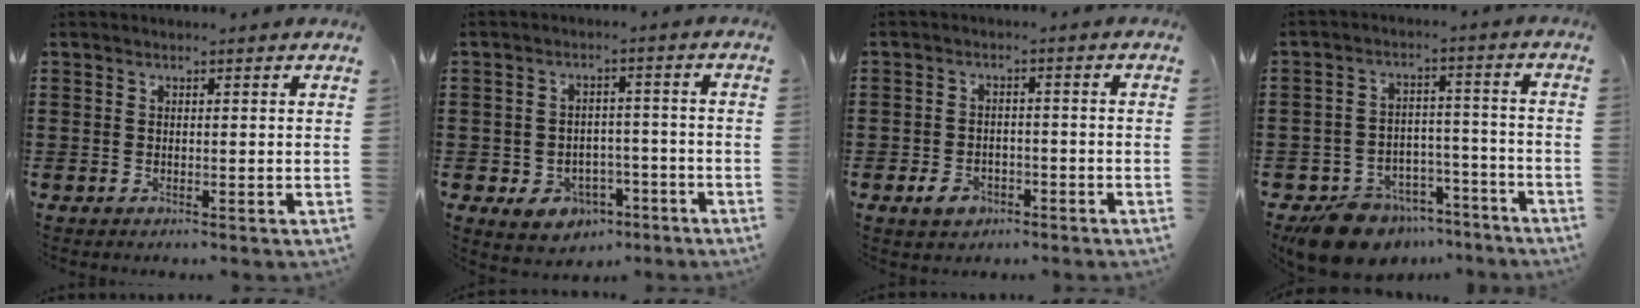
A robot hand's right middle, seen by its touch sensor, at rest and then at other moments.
{"total": 4.2, "force": [-2.9, 2.7, 1.4], "torque": [-0.037, 0.010, -0.057]}
{"total": 2.9, "force": [-1.9, 1.7, 1.4], "torque": [-0.027, 0.003, -0.036]}
{"total": 8.8, "force": [-8.0, 3.3, 1.9], "torque": [-0.044, 0.035, -0.153]}